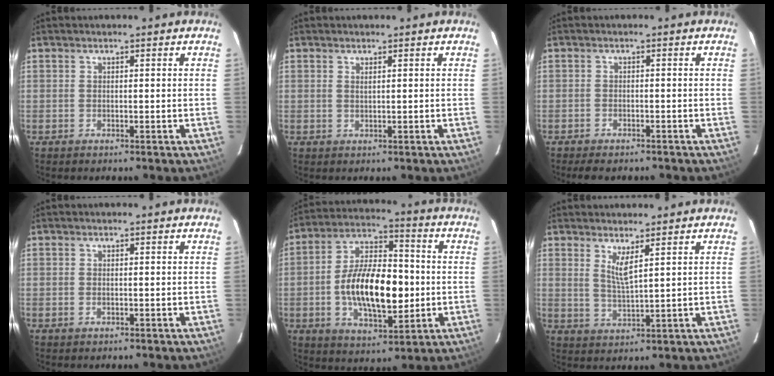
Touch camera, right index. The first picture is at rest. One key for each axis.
{"total": 0.6, "fx": 0.4, "fy": -0.1, "fz": 0.4, "tx": -0.008, "ty": 0.002, "tz": 0.007}
{"total": 5.1, "fx": -4.3, "fy": 1.6, "fz": 2.2, "tx": -0.054, "ty": -0.010, "tz": -0.064}
{"total": 0.5, "fx": -0.3, "fy": 0.3, "fz": 0.3, "tx": -0.004, "ty": -0.001, "tz": -0.007}
{"total": 17.3, "fx": -2.1, "fy": 8.1, "fz": 15.1, "tx": -0.273, "ty": 0.011, "tz": -0.033}
{"total": 3.7, "fx": 2.1, "fy": 0.1, "fz": 3.0, "tx": -0.060, "ty": -0.012, "tz": 0.037}